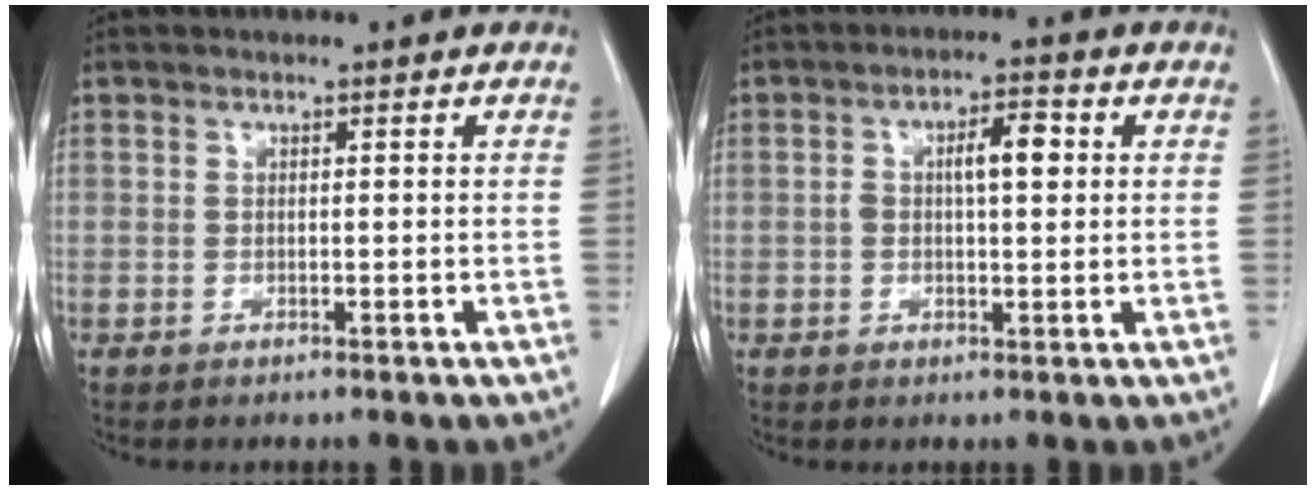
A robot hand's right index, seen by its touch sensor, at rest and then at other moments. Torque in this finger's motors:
{"motor_torque": [0.22, 0.04, 0.14, 0.03]}